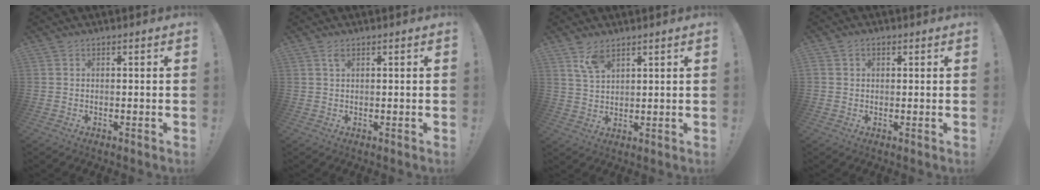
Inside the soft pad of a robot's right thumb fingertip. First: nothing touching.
{"total": 1.4, "force": [0.8, 0.6, 1.0], "torque": [-0.010, -0.003, 0.013]}
{"total": 6.5, "force": [4.3, 3.1, 3.7], "torque": [-0.062, -0.020, 0.081]}
{"total": 2.1, "force": [0.4, 1.9, 1.0], "torque": [-0.020, 0.007, 0.007]}